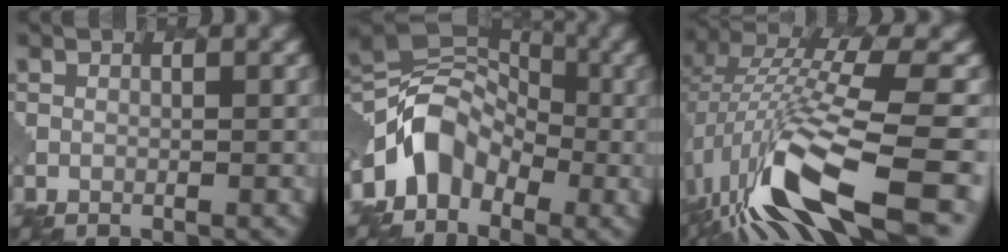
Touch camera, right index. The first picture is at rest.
{"total": 5.8, "force": [-2.5, 4.5, 2.7], "torque": [-0.031, 0.011, -0.060]}
{"total": 12.7, "force": [-5.6, 3.5, 10.9], "torque": [-0.218, 0.006, -0.087]}